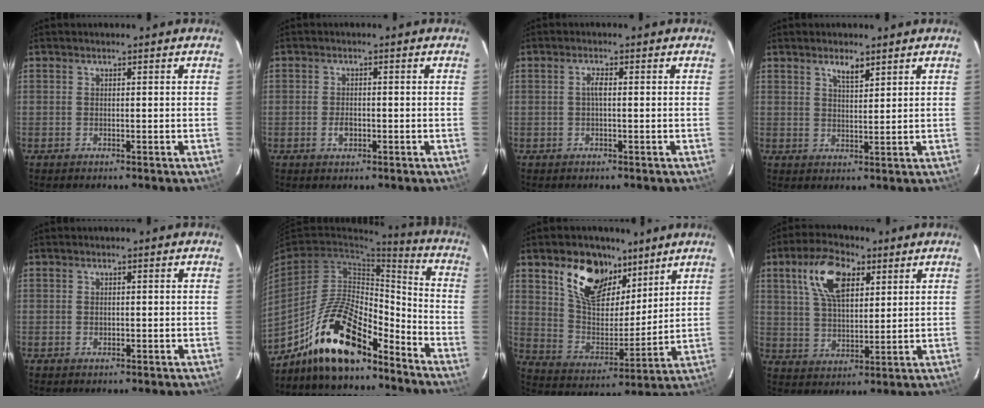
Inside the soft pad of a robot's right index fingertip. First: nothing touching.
{"total": 2.4, "force": [-0.8, 1.5, 1.8], "torque": [-0.034, 0.000, -0.014]}
{"total": 1.5, "force": [0.0, 0.4, 1.5], "torque": [-0.029, 0.005, -0.003]}
{"total": 3.2, "force": [2.3, 1.0, 2.0], "torque": [-0.032, 0.004, 0.041]}
{"total": 0.8, "force": [0.0, 0.7, 0.3], "torque": [-0.005, 0.000, 0.001]}
{"total": 17.2, "force": [-12.7, 5.7, 10.0], "torque": [-0.194, 0.017, -0.224]}
{"total": 16.5, "force": [10.0, 9.3, 9.2], "torque": [-0.177, 0.016, 0.186]}
{"total": 11.9, "force": [5.3, 6.1, 8.6], "torque": [-0.159, 0.025, 0.098]}